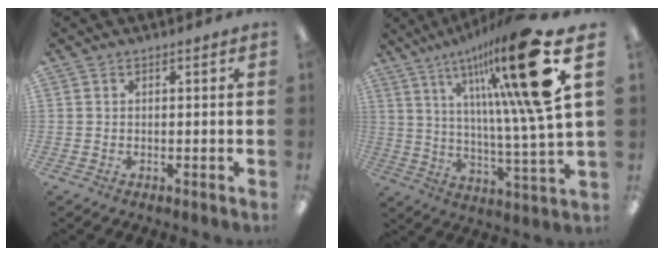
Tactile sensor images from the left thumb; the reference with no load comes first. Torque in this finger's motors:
{"motor_torque": [2.59, 2.42, 2.18, -0.59, 0.43]}